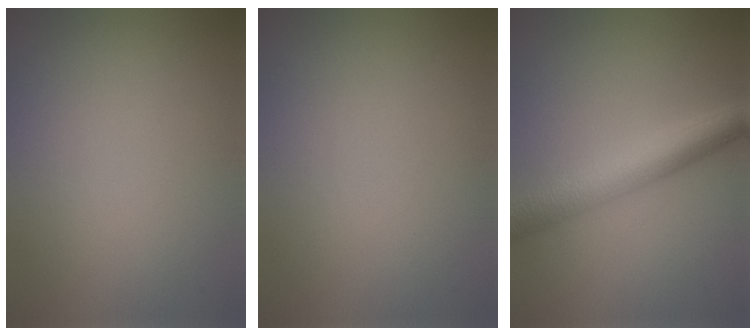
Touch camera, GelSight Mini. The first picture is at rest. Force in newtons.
{"total": 0.0}
{"total": 5.8, "press": 5.8, "slide": 0.1}